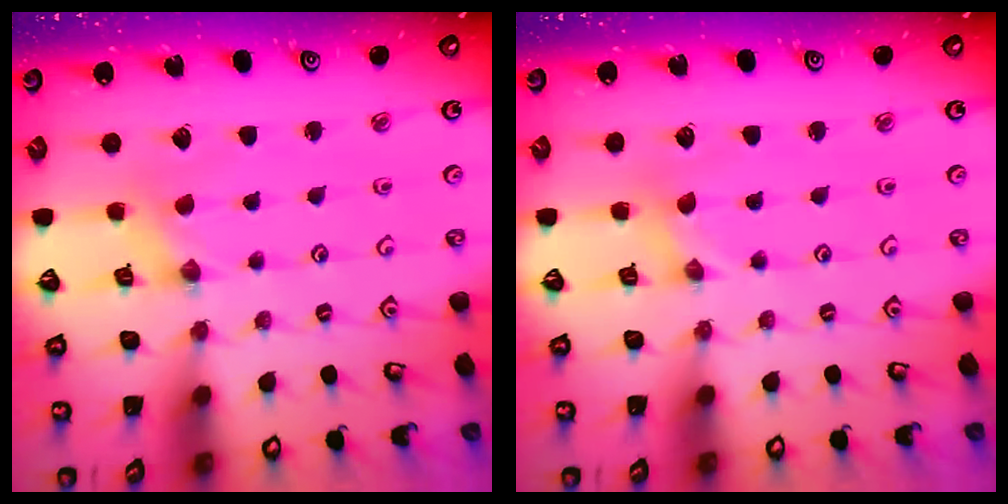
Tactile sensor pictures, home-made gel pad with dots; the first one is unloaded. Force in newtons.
{"total": 0.0}